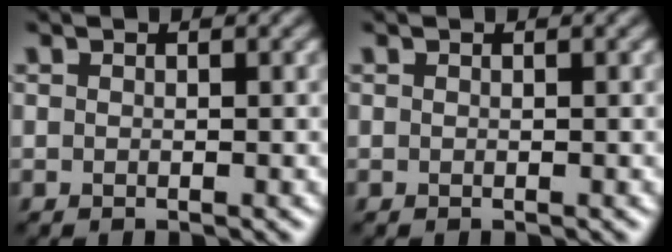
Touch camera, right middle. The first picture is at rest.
{"total": 0.0}